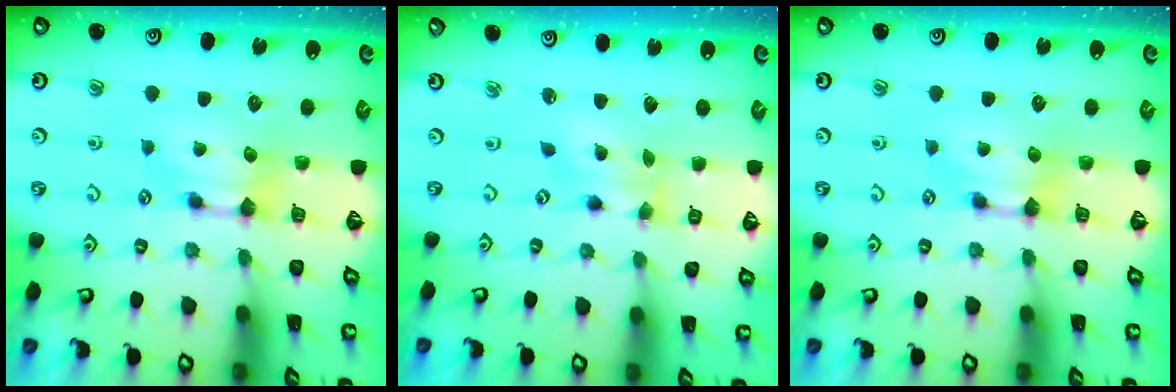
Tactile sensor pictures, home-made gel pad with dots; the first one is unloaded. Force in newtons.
{"total": 1.4, "press": 0.4, "slide": 1.4}
{"total": 0.0}